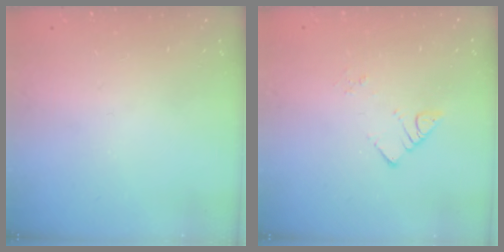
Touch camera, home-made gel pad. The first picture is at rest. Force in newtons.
{"total": 2.6, "press": 2.6, "slide": 0.1}